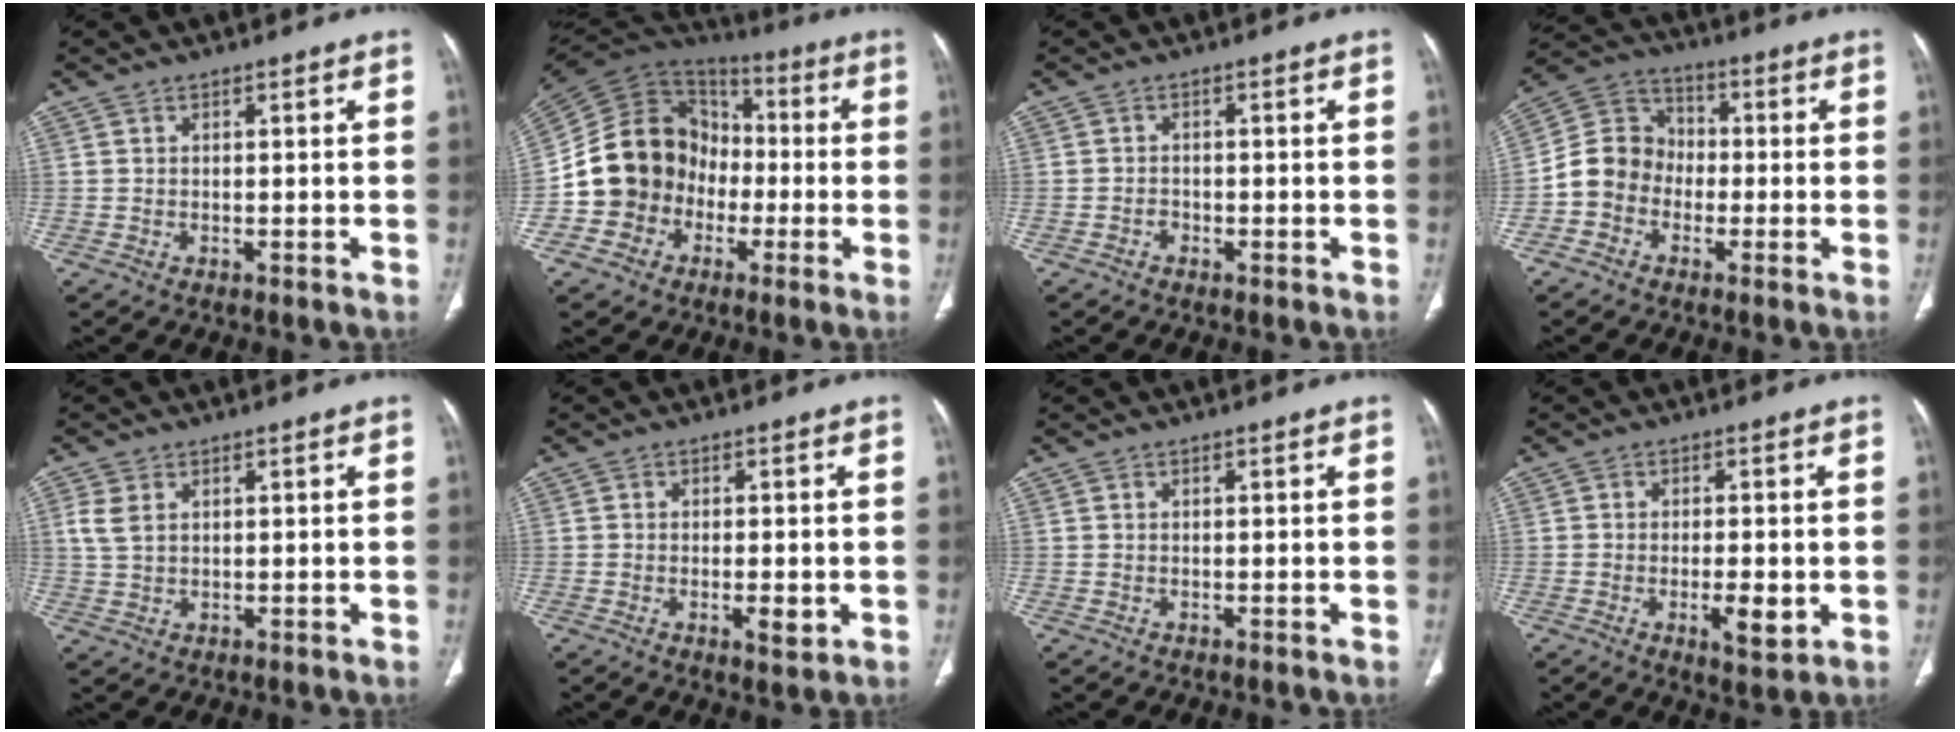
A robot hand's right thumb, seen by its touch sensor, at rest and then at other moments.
{"total": 17.4, "force": [-4.2, 15.3, 6.9], "torque": [-0.094, 0.062, -0.077]}
{"total": 1.2, "force": [-0.8, 0.9, 0.3], "torque": [-0.002, 0.006, -0.016]}
{"total": 9.2, "force": [-2.5, 8.1, 3.6], "torque": [-0.049, 0.037, -0.060]}
{"total": 3.6, "force": [1.3, 2.2, 2.5], "torque": [-0.060, 0.002, 0.032]}
{"total": 3.5, "force": [-0.9, 1.3, 3.1], "torque": [-0.046, -0.005, -0.013]}
{"total": 0.0}
{"total": 5.6, "force": [-1.4, 2.0, 5.0], "torque": [-0.074, -0.008, -0.019]}